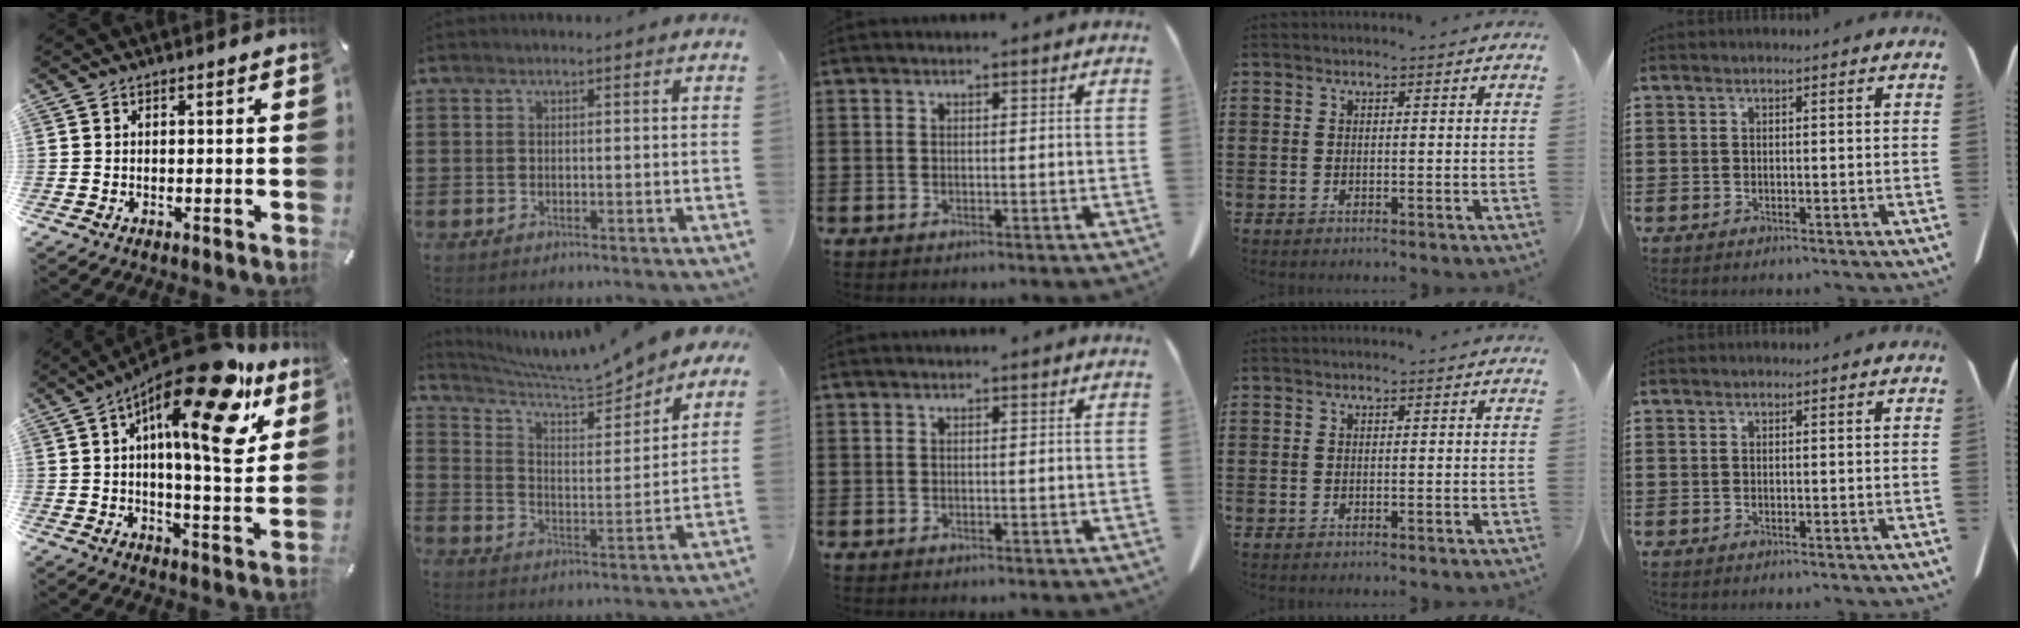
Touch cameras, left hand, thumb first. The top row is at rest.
{"thumb": {"total": 22.5, "force": [11.6, 6.8, 18.0], "torque": [-0.262, -0.073, 0.176]}, "index": {"total": 6.8, "force": [6.5, 0.1, 2.1], "torque": [-0.071, -0.050, 0.107]}}